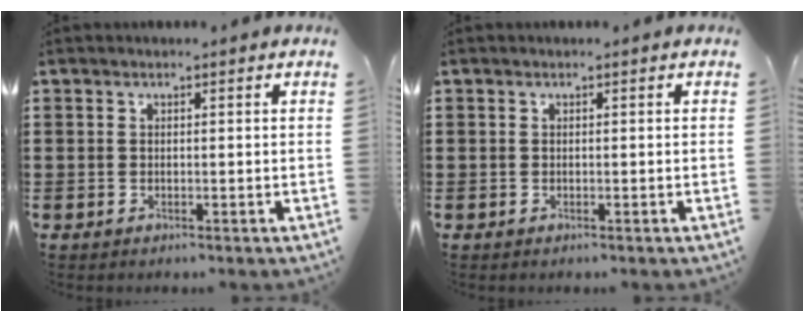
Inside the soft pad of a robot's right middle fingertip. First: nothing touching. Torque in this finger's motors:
{"motor_torque": [-0.03, -0.01, 0.00, -0.01]}